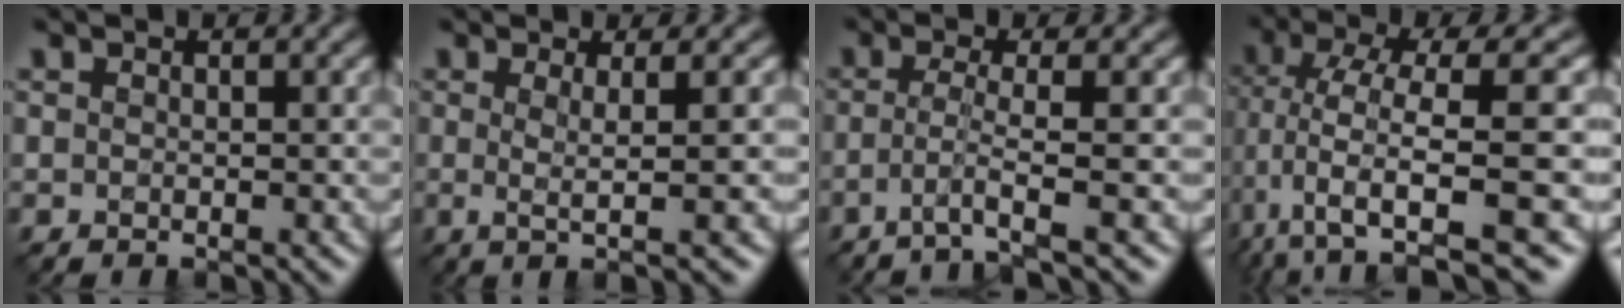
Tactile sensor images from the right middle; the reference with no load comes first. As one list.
[{"total": 3.4, "force": [0.2, 0.6, 3.4], "torque": [-0.058, -0.004, 0.001]}, {"total": 2.9, "force": [-1.0, 0.4, 2.7], "torque": [-0.045, -0.004, -0.033]}, {"total": 9.1, "force": [-2.8, 3.2, 8.1], "torque": [-0.153, 0.008, -0.054]}]